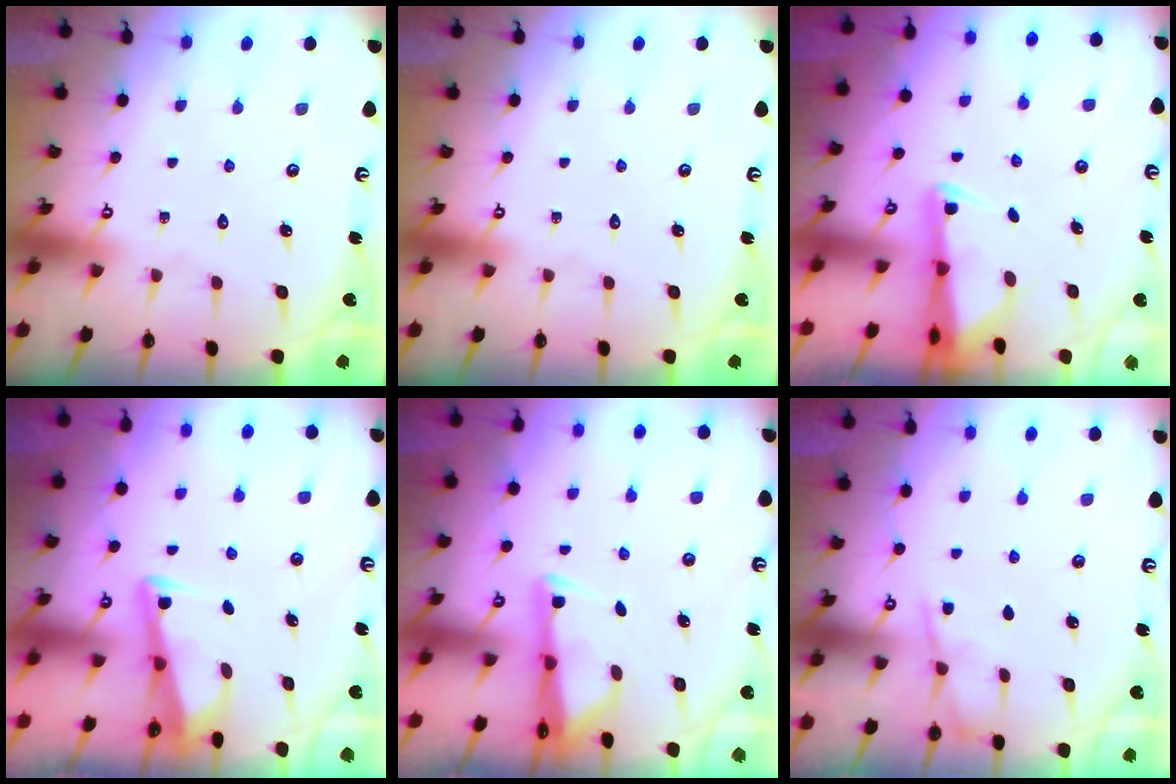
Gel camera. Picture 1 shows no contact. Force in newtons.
{"total": 0.0}
{"total": 2.4, "press": 2.3, "slide": 0.5}
{"total": 3.3, "press": 3.3, "slide": 0.3}
{"total": 2.8, "press": 2.8, "slide": 0.4}
{"total": 4.1, "press": 4.1, "slide": 0.6}